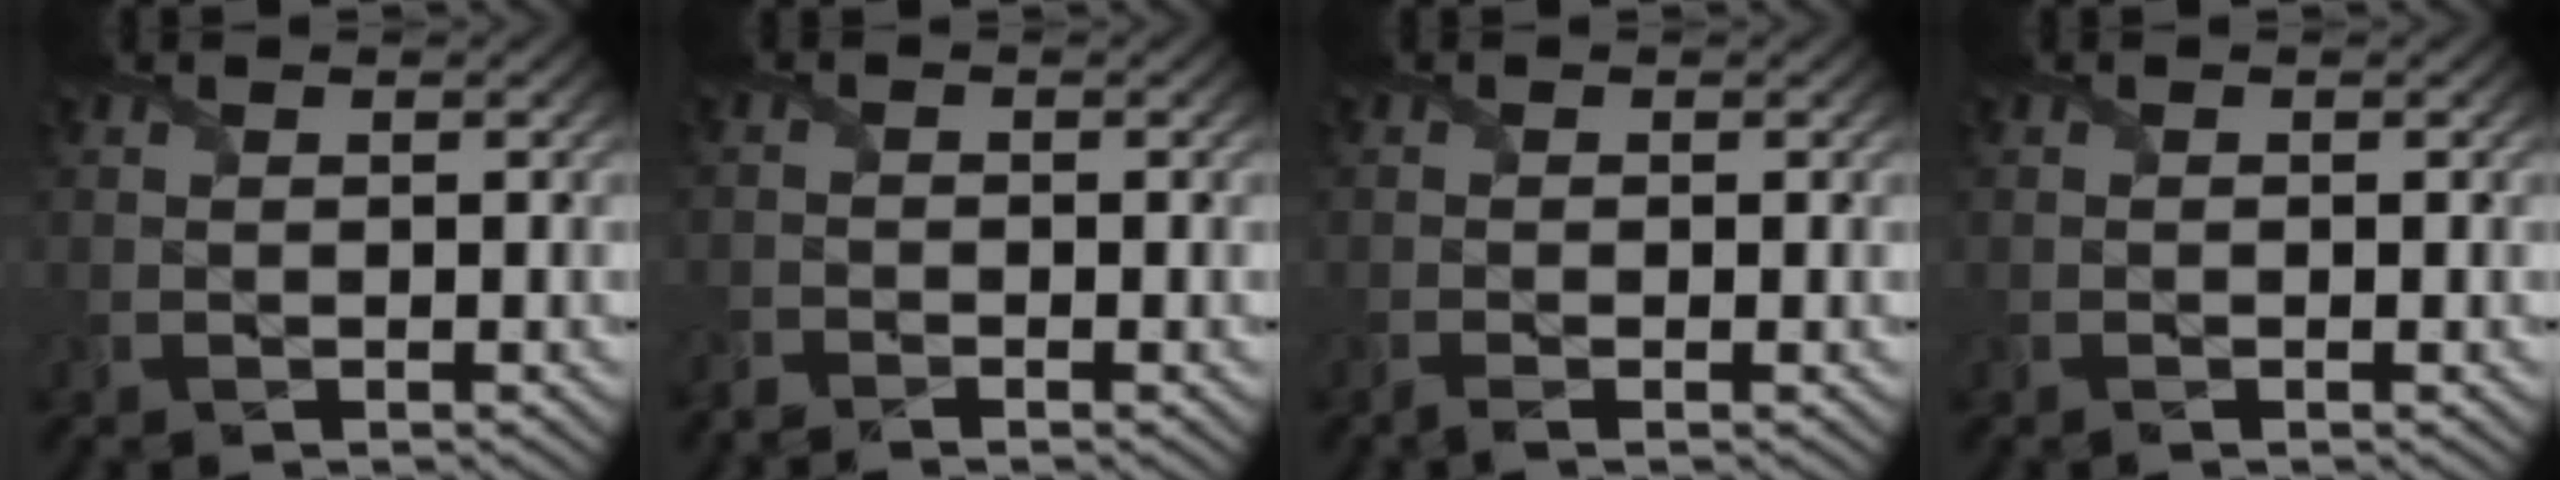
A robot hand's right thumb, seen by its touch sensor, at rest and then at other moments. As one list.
[{"total": 1.4, "force": [-1.4, 0.1, 0.2], "torque": [-0.009, -0.008, -0.037]}, {"total": 1.1, "force": [-0.6, 0.1, 0.9], "torque": [-0.020, -0.001, -0.017]}, {"total": 0.0}]